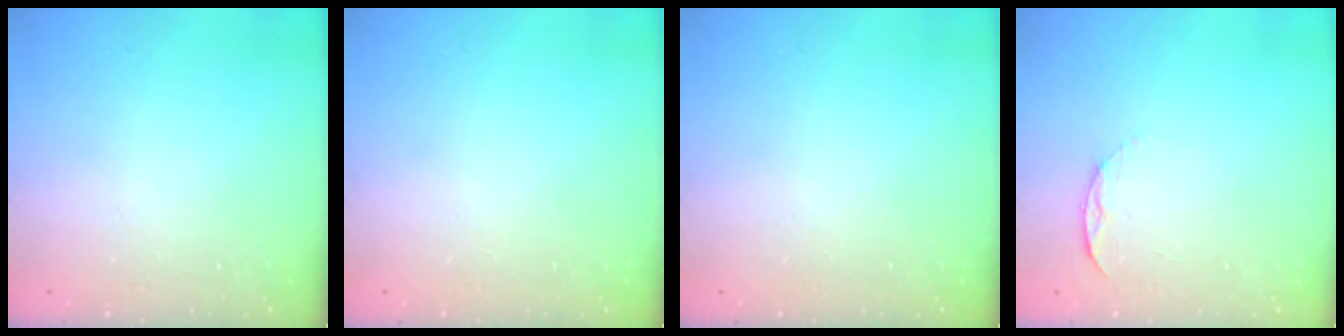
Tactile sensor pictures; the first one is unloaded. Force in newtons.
{"total": 0.0}
{"total": 0.0}
{"total": 5.2, "press": 5.2, "slide": 0.6}